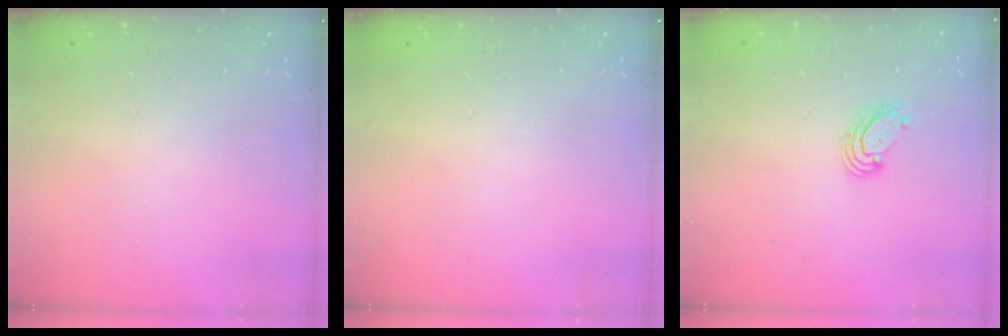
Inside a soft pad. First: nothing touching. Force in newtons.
{"total": 0.0}
{"total": 2.9, "press": 2.9, "slide": 0.1}